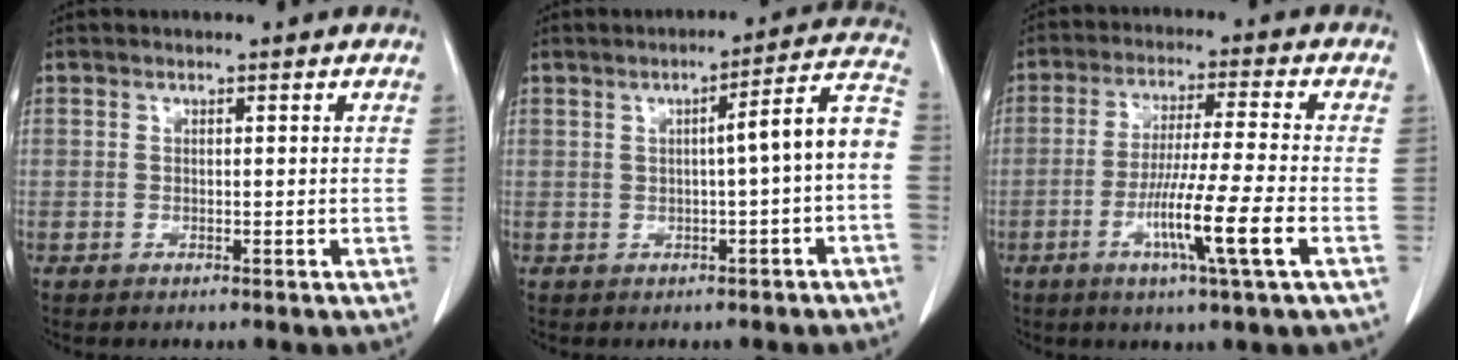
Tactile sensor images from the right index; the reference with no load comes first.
{"total": 7.5, "force": [-0.7, 0.2, 7.4], "torque": [-0.090, 0.028, -0.014]}
{"total": 10.7, "force": [-4.0, -1.1, 9.9], "torque": [-0.183, -0.018, -0.074]}